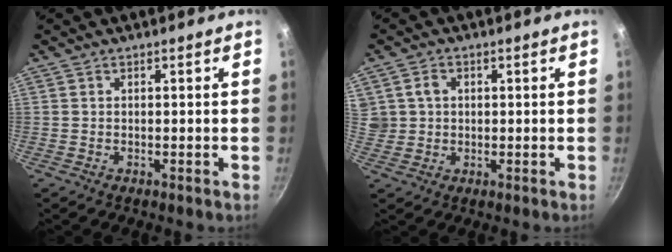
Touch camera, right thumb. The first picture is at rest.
{"total": 5.0, "force": [1.3, 4.3, 2.2], "torque": [-0.022, 0.007, 0.029]}